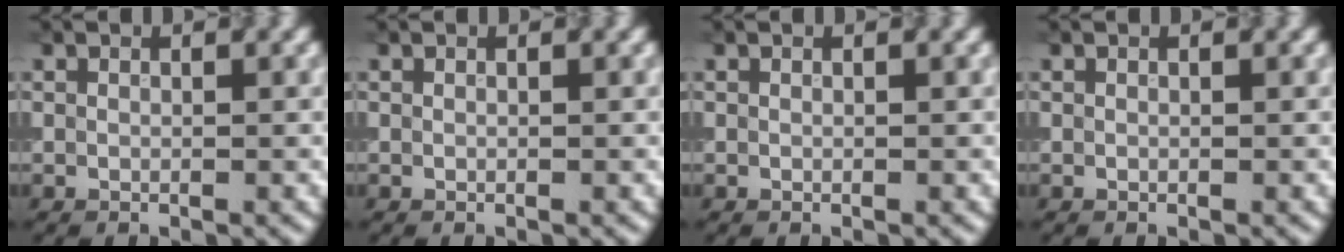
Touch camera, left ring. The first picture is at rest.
{"total": 0.0}
{"total": 0.0}
{"total": 0.0}